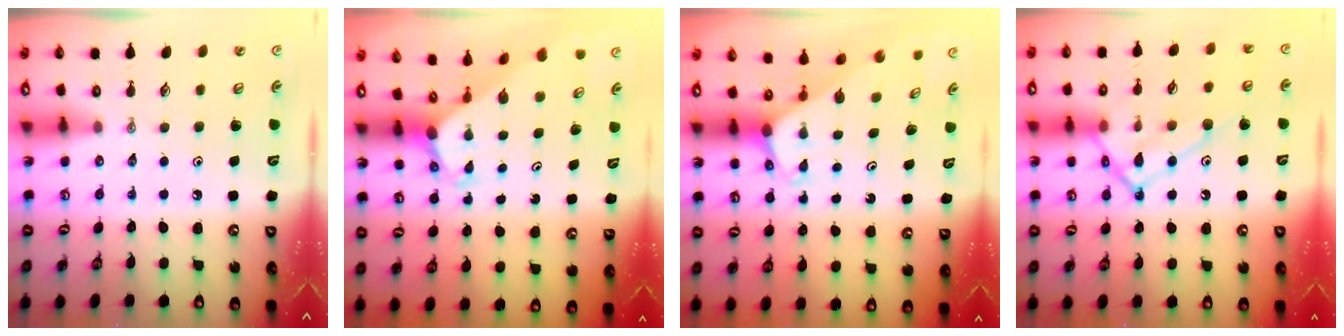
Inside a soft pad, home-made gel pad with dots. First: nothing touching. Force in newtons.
{"total": 3.1, "press": 3.1, "slide": 0.2}
{"total": 2.0, "press": 2.0, "slide": 0.1}
{"total": 16.5, "press": 16.5, "slide": 1.3}